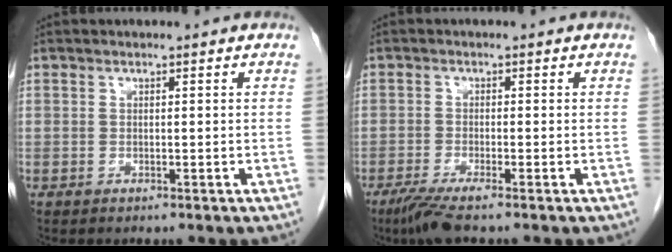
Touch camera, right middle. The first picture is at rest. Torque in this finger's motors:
{"motor_torque": [0.44, -0.62, 0.28, 0.06]}